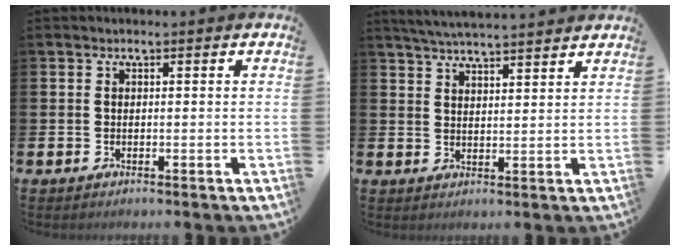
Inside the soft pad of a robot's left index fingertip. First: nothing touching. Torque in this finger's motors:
{"motor_torque": [0.94, -1.19, 0.49, 0.10]}